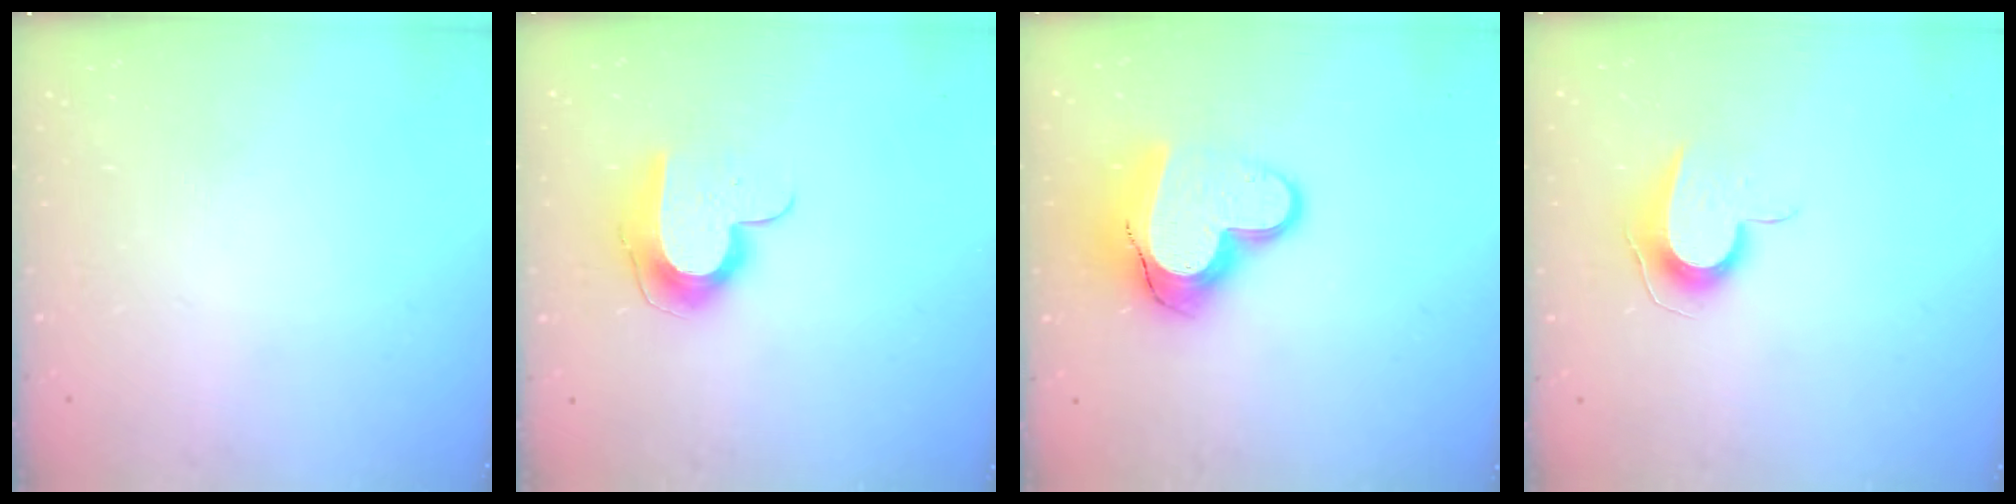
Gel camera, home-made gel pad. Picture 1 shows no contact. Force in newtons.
{"total": 10.1, "press": 10.0, "slide": 1.0}
{"total": 16.2, "press": 16.2, "slide": 1.3}
{"total": 8.8, "press": 8.7, "slide": 0.8}